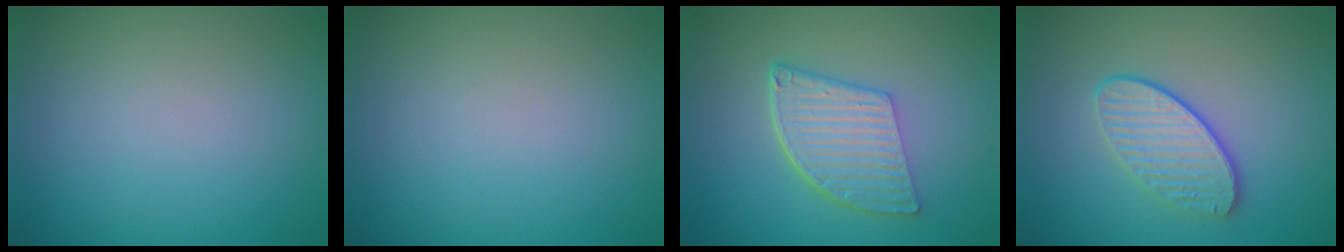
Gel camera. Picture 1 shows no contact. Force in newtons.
{"total": 0.0}
{"total": 5.9, "press": 4.3, "slide": 4.0}
{"total": 3.5, "press": 3.2, "slide": 1.4}